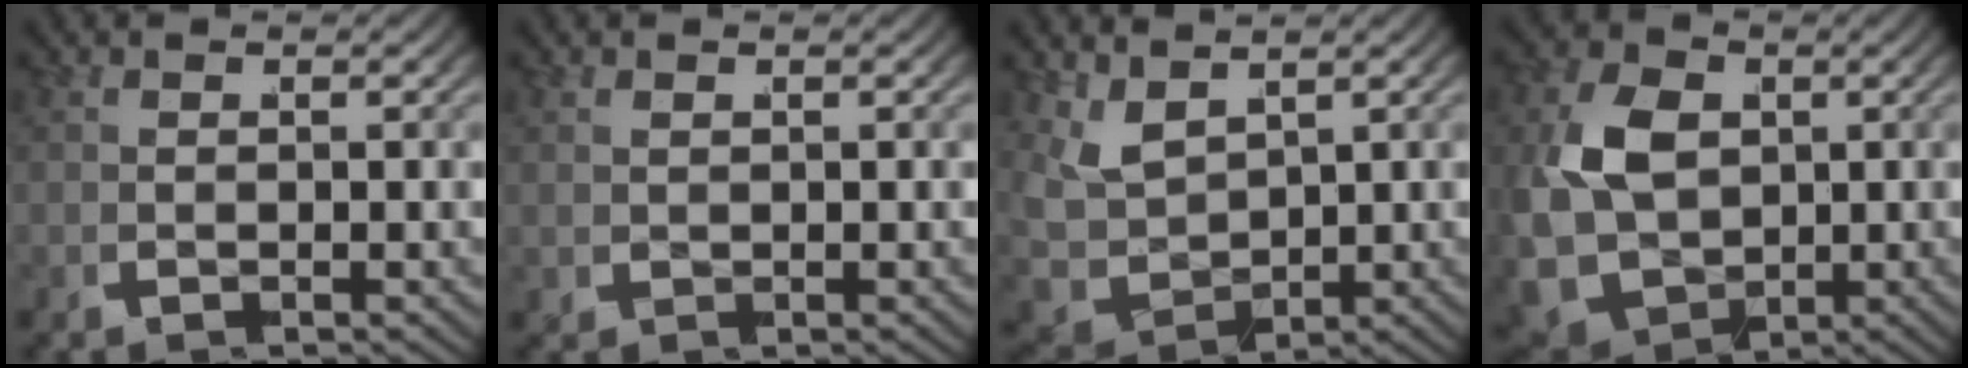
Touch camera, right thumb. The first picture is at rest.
{"total": 0.6, "force": [0.6, 0.1, -0.1], "torque": [0.003, 0.003, 0.015]}
{"total": 5.8, "force": [1.2, 4.4, 3.6], "torque": [-0.104, -0.027, 0.036]}
{"total": 11.0, "force": [-0.8, 9.1, 6.2], "torque": [-0.185, -0.062, 0.007]}